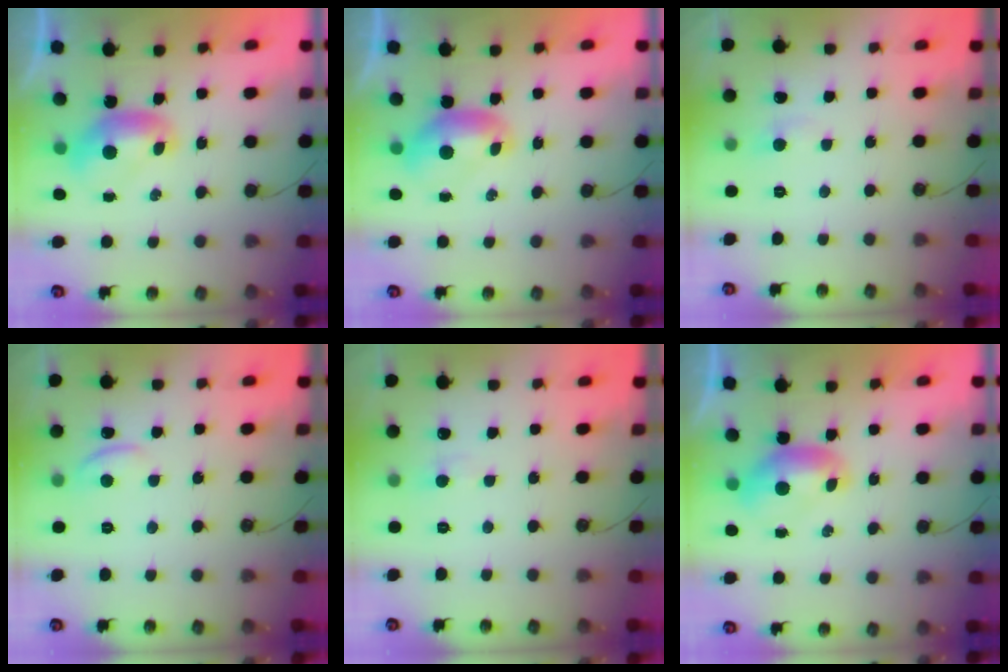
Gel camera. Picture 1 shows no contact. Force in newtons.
{"total": 0.0}
{"total": 0.9, "press": 0.6, "slide": 0.7}
{"total": 1.3, "press": 1.1, "slide": 0.5}
{"total": 0.0}
{"total": 0.0}